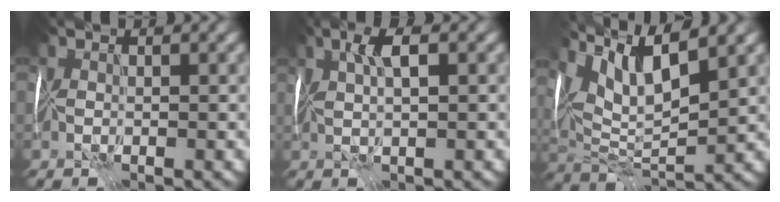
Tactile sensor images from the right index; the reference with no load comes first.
{"total": 3.5, "force": [1.3, 0.7, 3.1], "torque": [-0.064, 0.007, 0.023]}
{"total": 9.5, "force": [5.4, 3.0, 7.2], "torque": [-0.141, 0.008, 0.100]}